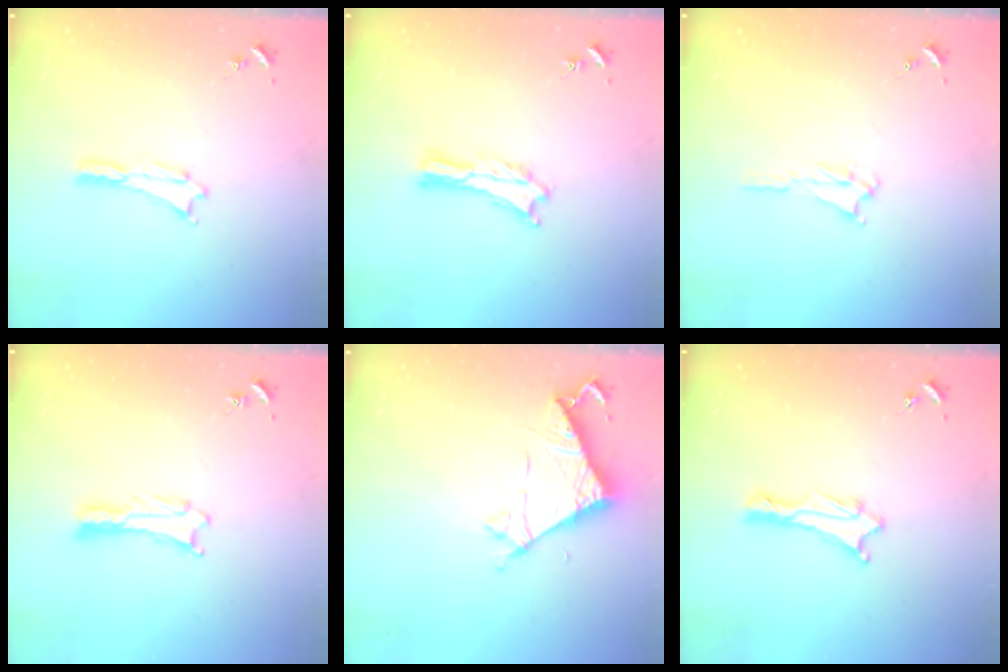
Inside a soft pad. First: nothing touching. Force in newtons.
{"total": 0.6, "press": 0.6, "slide": 0.2}
{"total": 1.6, "press": 1.5, "slide": 0.4}
{"total": 0.6, "press": 0.6, "slide": 0.1}
{"total": 6.9, "press": 6.9, "slide": 0.5}
{"total": 1.5, "press": 1.5, "slide": 0.2}